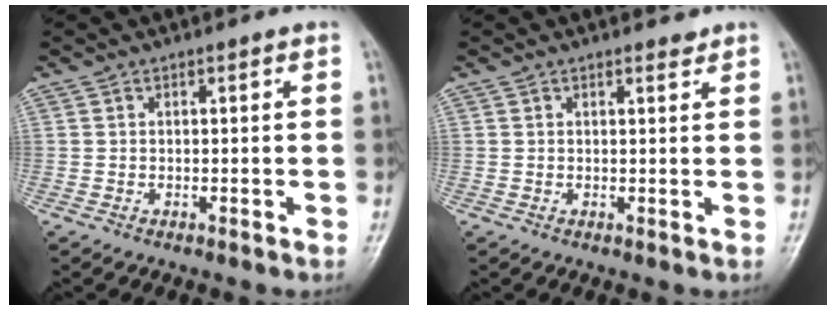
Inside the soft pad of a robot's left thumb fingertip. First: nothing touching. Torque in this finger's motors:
{"motor_torque": [-0.25, 0.02, -0.34, -0.29, 0.02]}